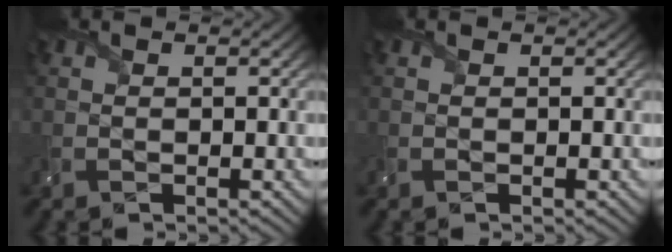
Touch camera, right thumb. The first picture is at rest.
{"total": 0.0}